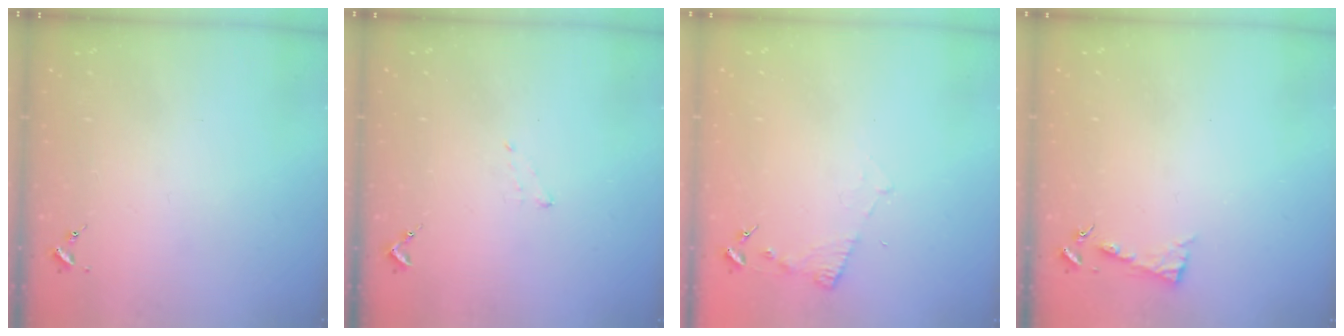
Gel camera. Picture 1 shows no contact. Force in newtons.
{"total": 3.8, "press": 3.8, "slide": 0.5}
{"total": 4.6, "press": 4.6, "slide": 0.5}
{"total": 3.9, "press": 3.9, "slide": 0.4}